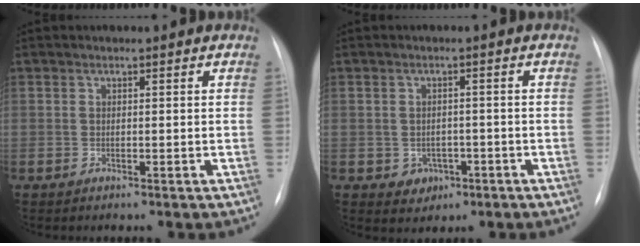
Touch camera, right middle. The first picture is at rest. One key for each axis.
{"total": 3.3, "fx": -1.3, "fy": 2.7, "fz": 1.2, "tx": -0.010, "ty": 0.007, "tz": -0.007}